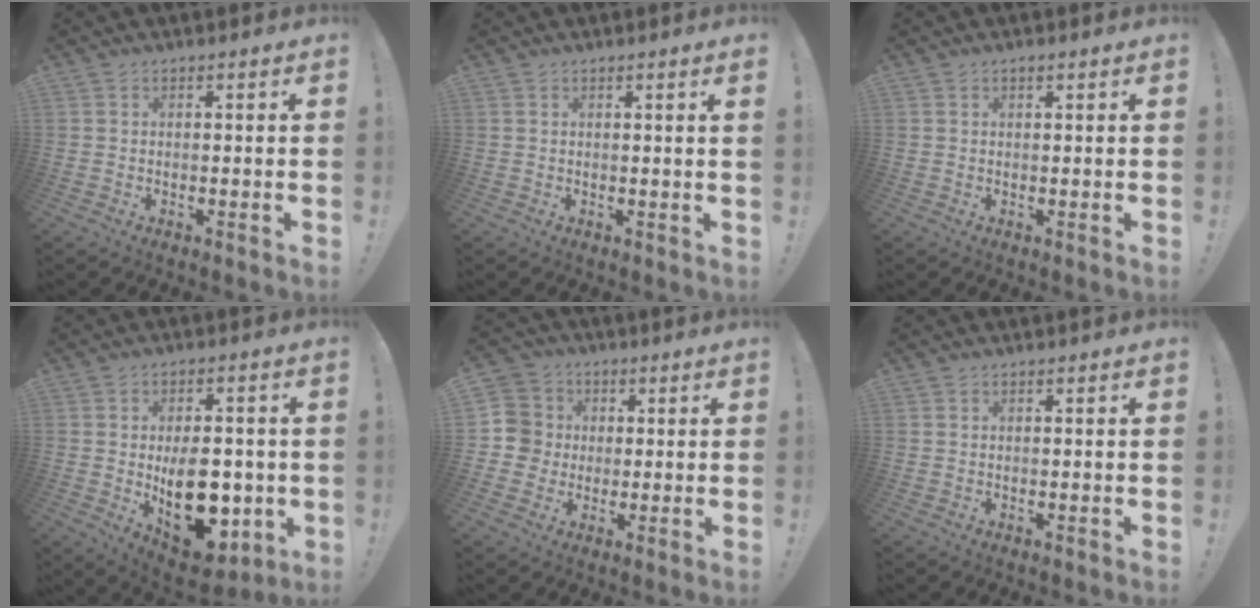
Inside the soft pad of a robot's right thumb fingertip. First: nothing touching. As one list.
[{"total": 1.3, "force": [0.7, -0.5, 1.0], "torque": [-0.010, -0.007, 0.008]}, {"total": 0.7, "force": [0.5, 0.3, 0.3], "torque": [-0.007, 0.001, 0.009]}, {"total": 16.7, "force": [-2.4, 10.6, 12.7], "torque": [-0.171, 0.001, -0.025]}, {"total": 8.8, "force": [0.2, 8.6, 1.9], "torque": [-0.033, 0.007, 0.008]}, {"total": 0.0}]